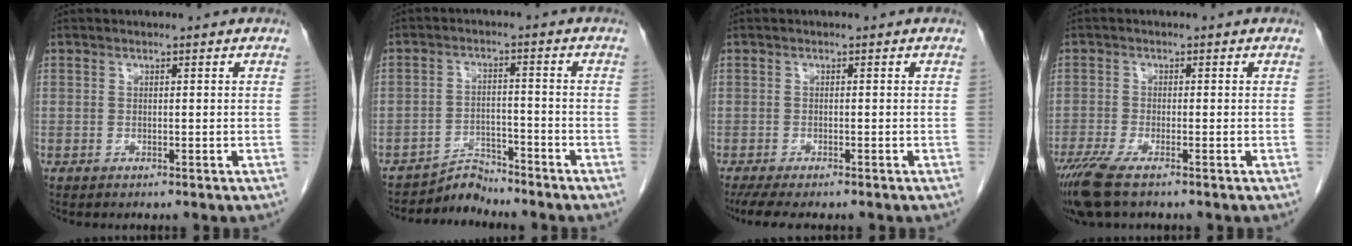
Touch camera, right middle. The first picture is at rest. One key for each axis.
{"total": 4.1, "fx": -4.0, "fy": 0.3, "fz": -1.2, "tx": 0.023, "ty": 0.002, "tz": -0.065}
{"total": 6.1, "fx": -4.9, "fy": 1.1, "fz": 3.4, "tx": -0.053, "ty": -0.016, "tz": -0.075}
{"total": 6.0, "fx": -4.3, "fy": 0.9, "fz": 4.0, "tx": -0.082, "ty": -0.018, "tz": -0.078}